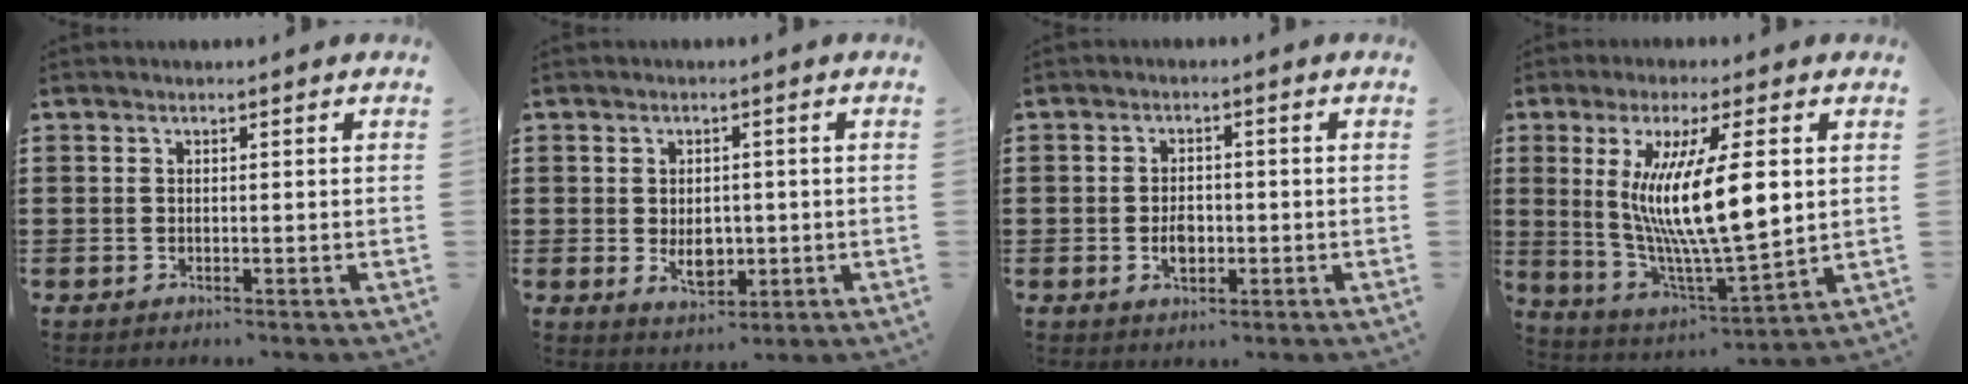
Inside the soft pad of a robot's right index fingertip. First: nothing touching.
{"total": 4.3, "force": [-0.5, 2.8, 3.2], "torque": [-0.045, 0.000, -0.012]}
{"total": 3.0, "force": [-0.8, 1.9, 2.2], "torque": [-0.043, 0.002, -0.015]}
{"total": 14.5, "force": [3.0, 3.7, 13.6], "torque": [-0.267, -0.006, 0.049]}